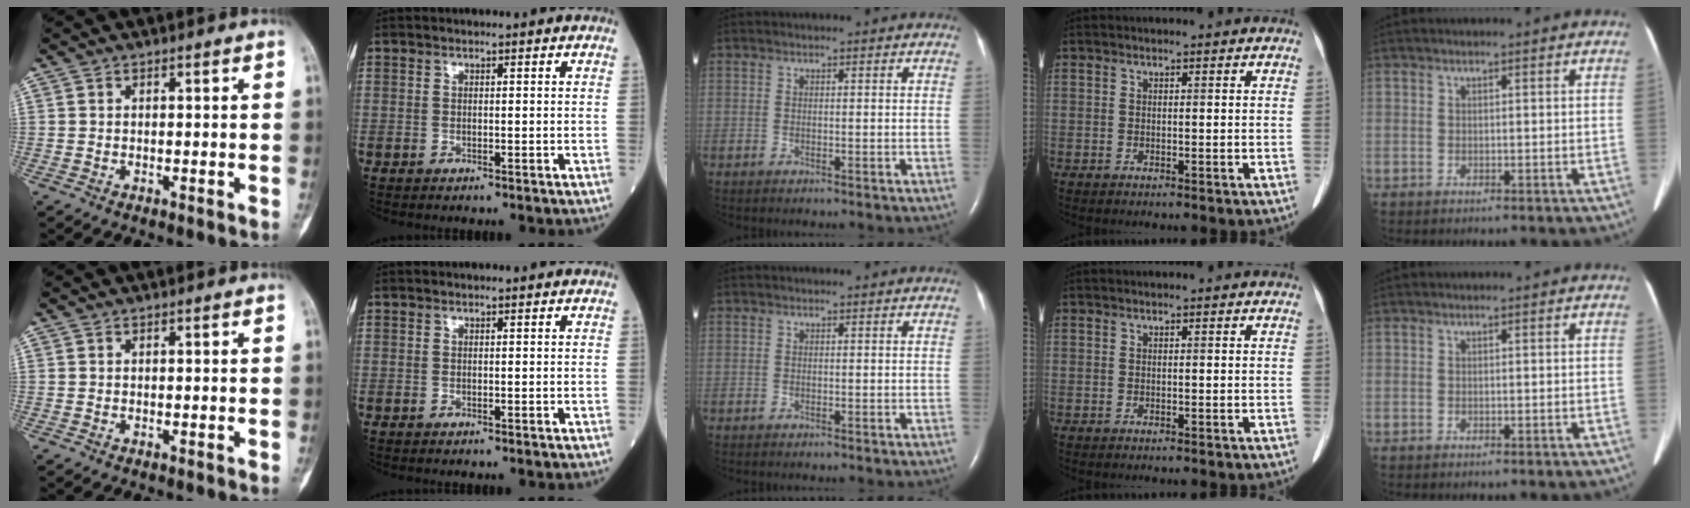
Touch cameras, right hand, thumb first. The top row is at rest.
{}